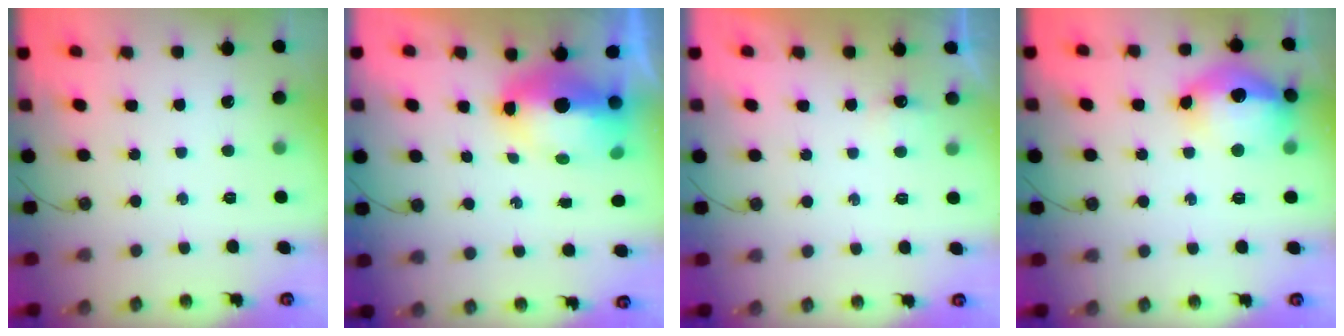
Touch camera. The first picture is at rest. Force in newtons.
{"total": 10.4, "press": 10.3, "slide": 1.1}
{"total": 3.0, "press": 3.0, "slide": 0.6}
{"total": 16.5, "press": 16.4, "slide": 1.5}